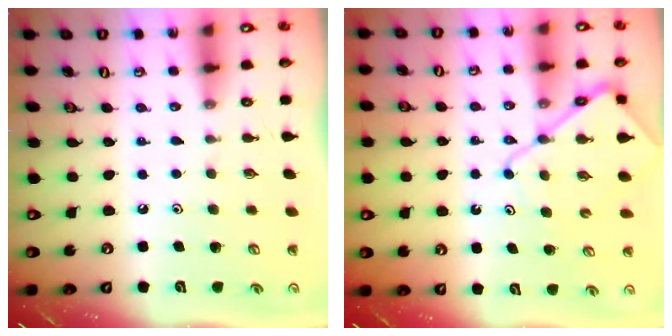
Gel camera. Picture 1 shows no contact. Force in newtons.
{"total": 11.7, "press": 11.6, "slide": 1.1}